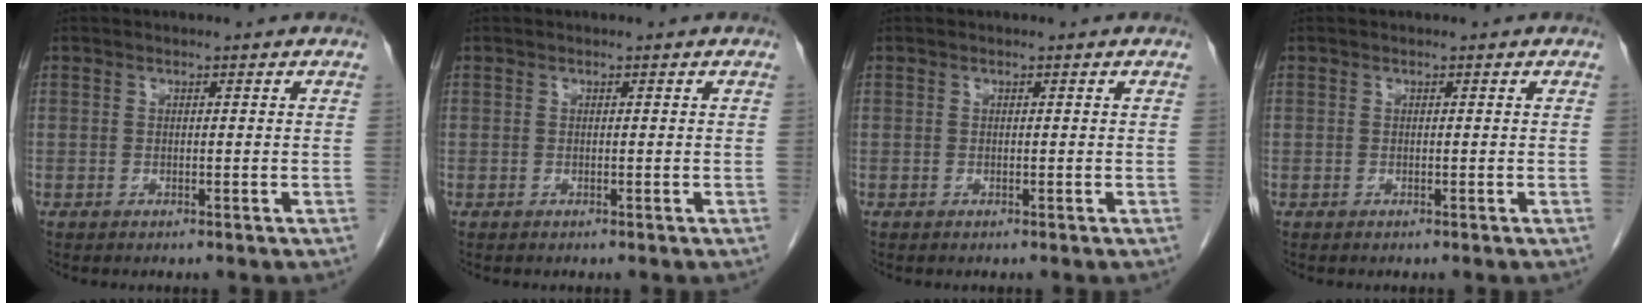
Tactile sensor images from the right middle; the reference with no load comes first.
{"total": 0.0}
{"total": 0.0}
{"total": 0.0}